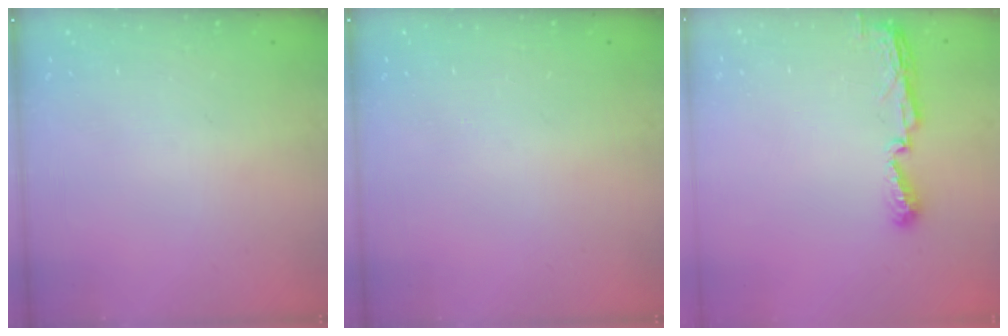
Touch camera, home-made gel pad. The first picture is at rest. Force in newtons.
{"total": 0.0}
{"total": 5.8, "press": 5.8, "slide": 0.5}